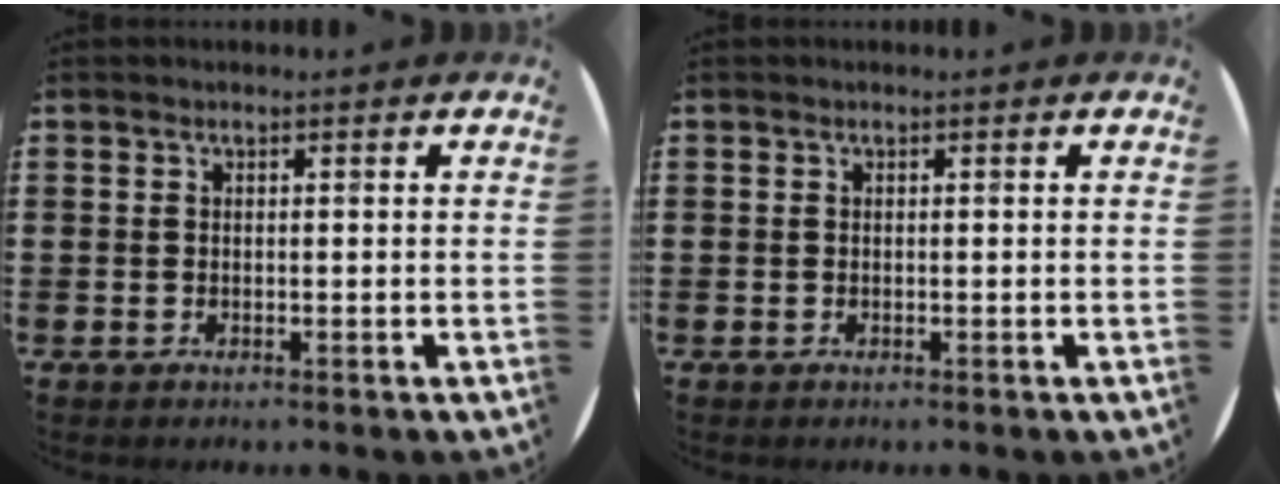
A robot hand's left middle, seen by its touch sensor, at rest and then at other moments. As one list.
[{"total": 0.0}]